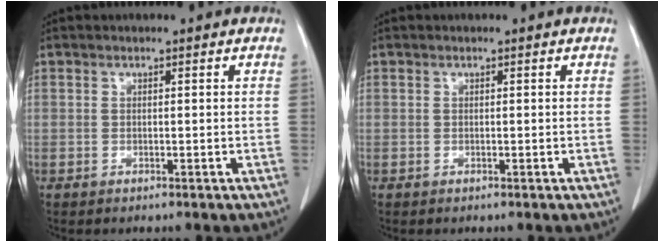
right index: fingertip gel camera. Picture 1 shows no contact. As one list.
[{"total": 0.0}]